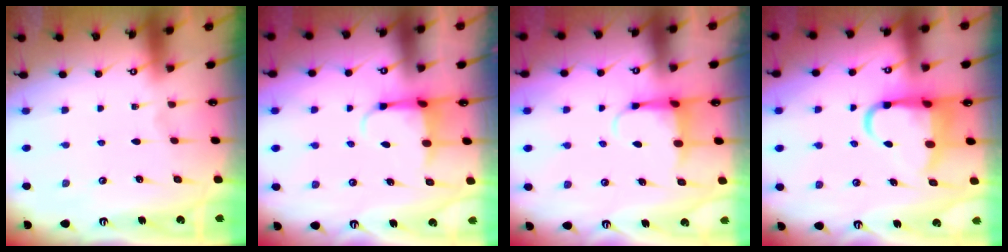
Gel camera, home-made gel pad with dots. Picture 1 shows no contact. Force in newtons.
{"total": 4.4, "press": 4.3, "slide": 1.2}
{"total": 6.2, "press": 6.1, "slide": 1.2}
{"total": 9.4, "press": 9.2, "slide": 2.0}